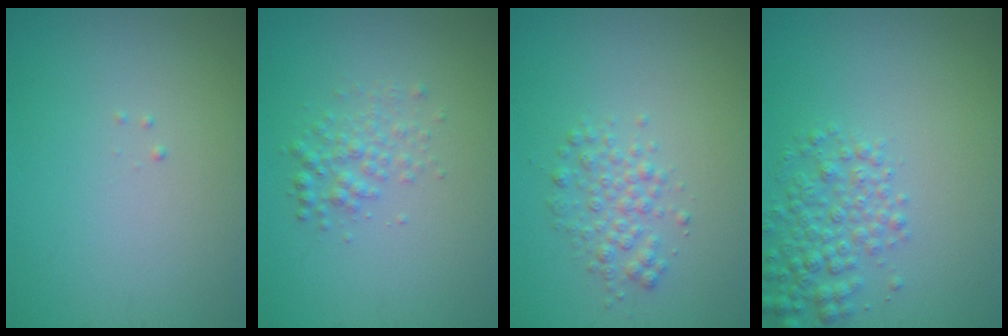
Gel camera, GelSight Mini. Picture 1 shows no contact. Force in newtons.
{"total": 2.1, "press": 2.1, "slide": 0.0}
{"total": 2.2, "press": 2.2, "slide": 0.0}
{"total": 3.3, "press": 3.3, "slide": 0.1}